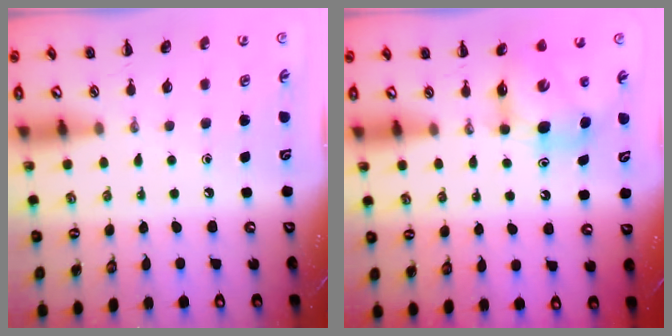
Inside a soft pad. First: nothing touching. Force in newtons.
{"total": 7.0, "press": 7.0, "slide": 0.5}